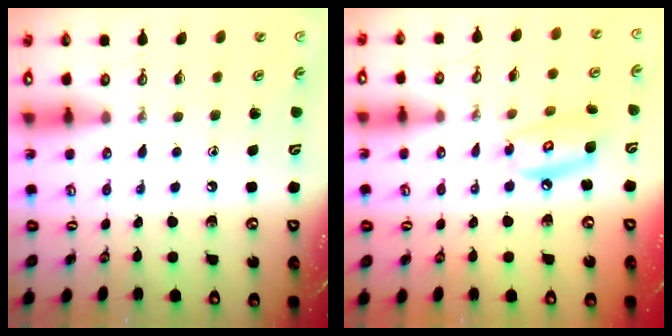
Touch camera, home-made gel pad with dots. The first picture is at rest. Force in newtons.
{"total": 9.8, "press": 9.7, "slide": 1.0}